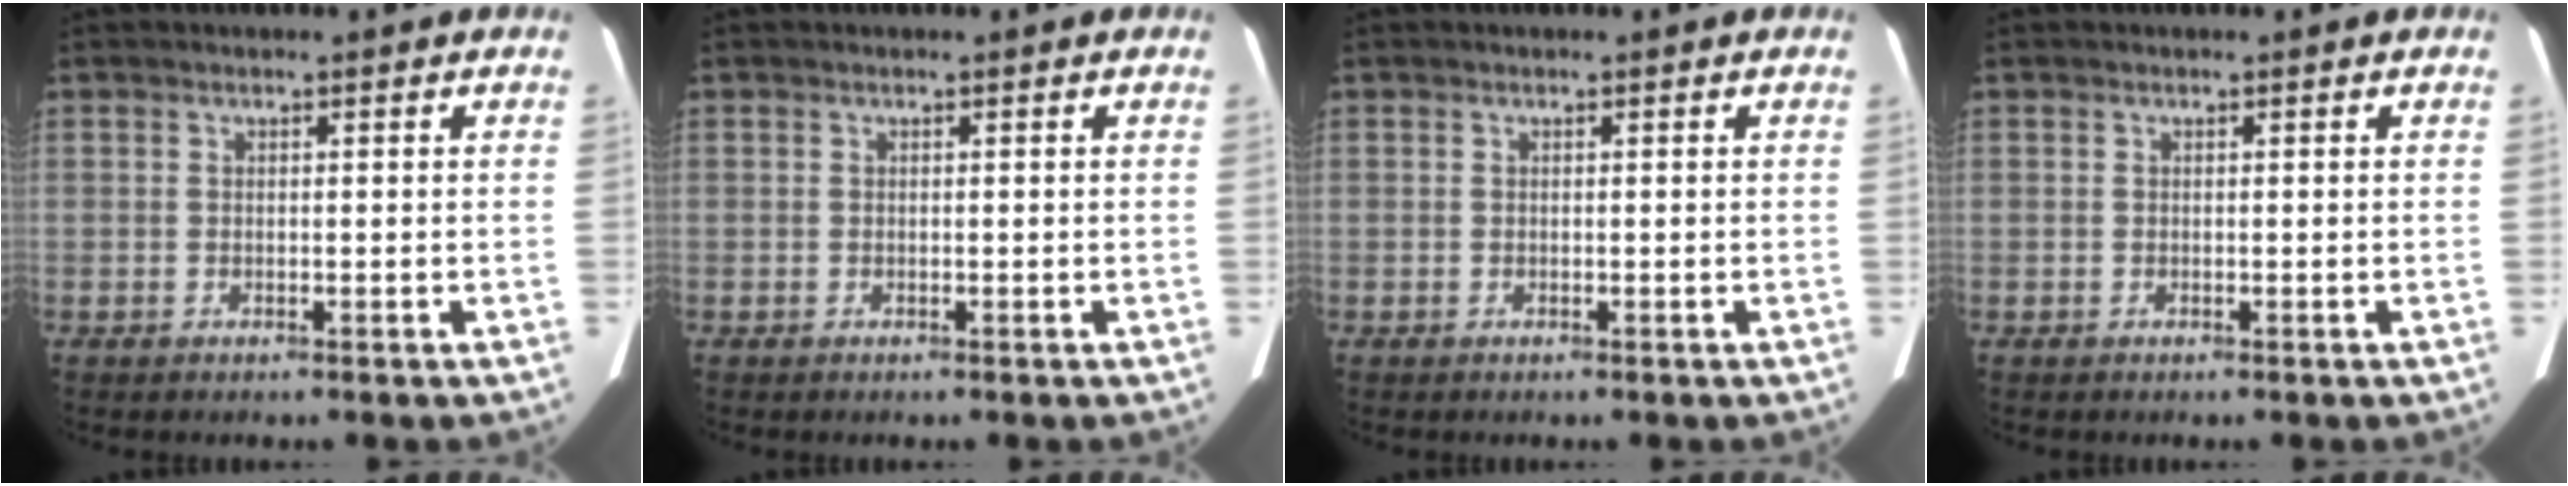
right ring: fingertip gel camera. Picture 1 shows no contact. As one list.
[{"total": 0.0}, {"total": 0.0}, {"total": 0.0}]